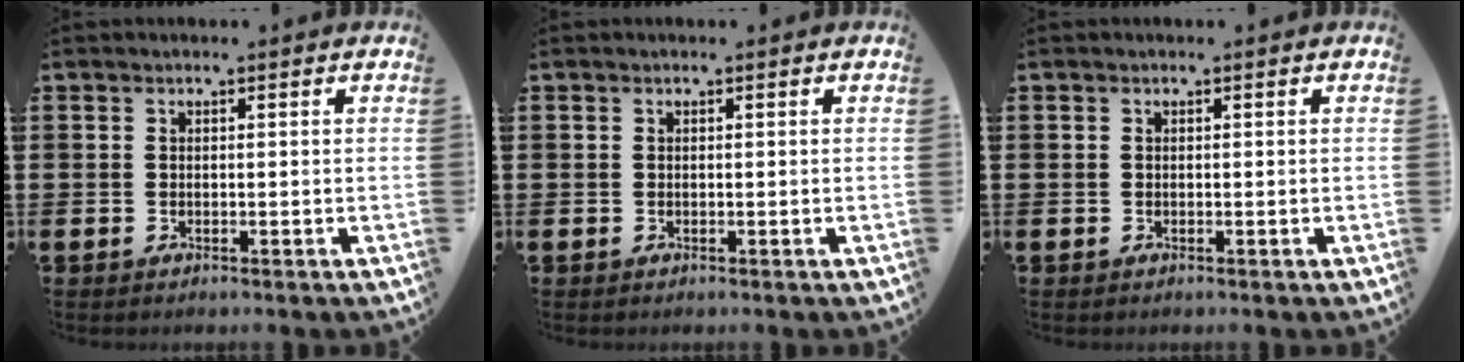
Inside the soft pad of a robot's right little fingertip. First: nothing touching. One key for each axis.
{"total": 0.0}
{"total": 0.0}